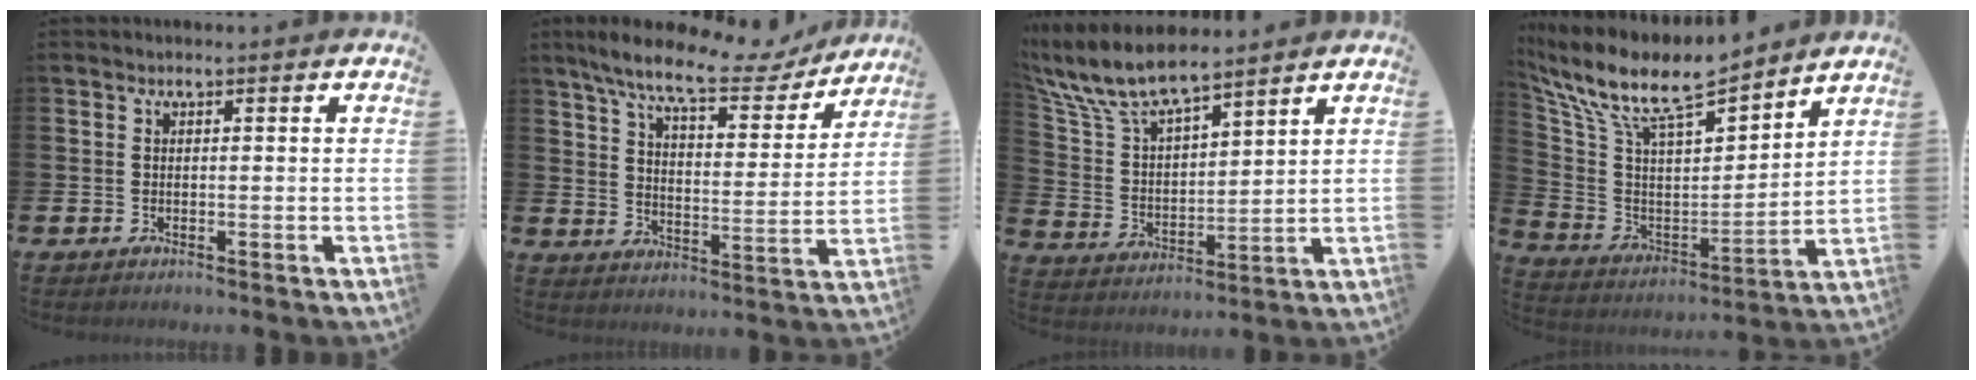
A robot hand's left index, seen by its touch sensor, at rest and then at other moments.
{"total": 10.2, "force": [8.7, 2.4, 4.7], "torque": [-0.108, -0.052, 0.146]}
{"total": 9.1, "force": [8.2, 2.0, 3.2], "torque": [-0.101, -0.041, 0.148]}
{"total": 11.1, "force": [9.6, 2.9, 4.6], "torque": [-0.134, -0.063, 0.165]}